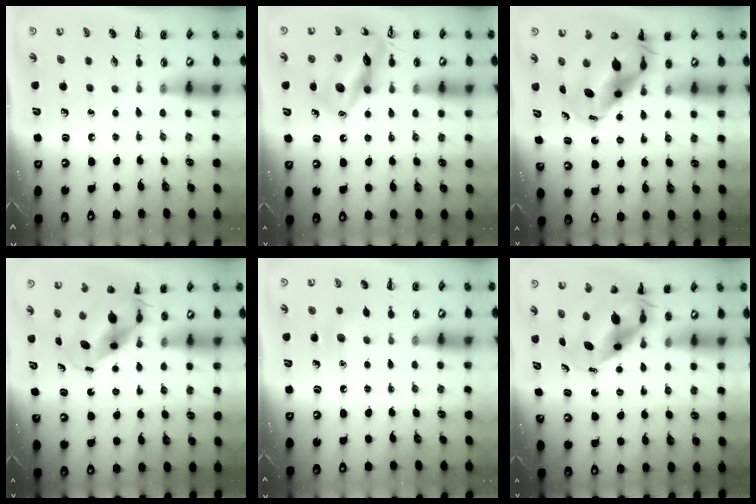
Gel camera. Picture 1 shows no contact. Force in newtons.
{"total": 15.5, "press": 15.3, "slide": 1.8}
{"total": 12.6, "press": 12.0, "slide": 3.6}
{"total": 7.8, "press": 7.6, "slide": 2.1}
{"total": 5.7, "press": 5.6, "slide": 1.2}
{"total": 8.7, "press": 8.4, "slide": 2.2}